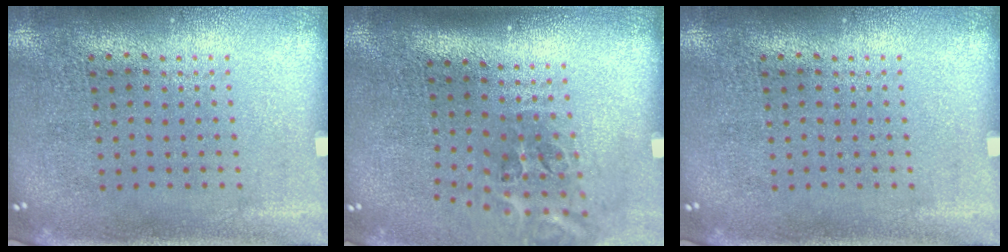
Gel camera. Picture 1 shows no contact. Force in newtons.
{"total": 2.2, "press": 1.3, "slide": 1.7}
{"total": 0.0}